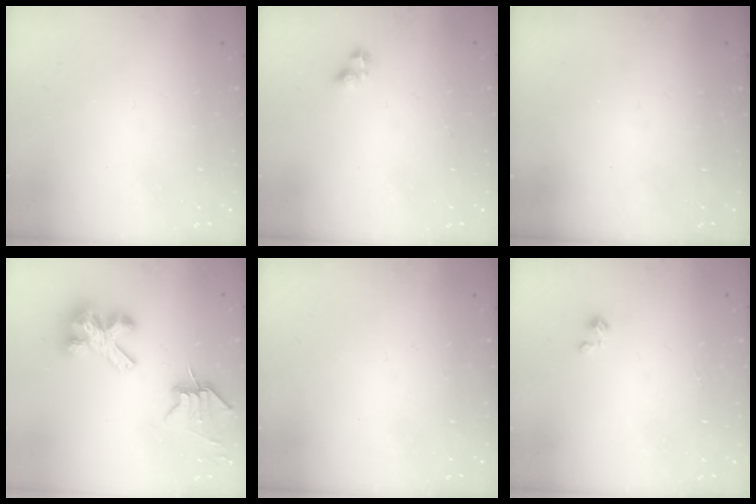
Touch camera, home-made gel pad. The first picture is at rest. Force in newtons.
{"total": 2.9, "press": 2.9, "slide": 0.4}
{"total": 0.0}
{"total": 9.8, "press": 9.8, "slide": 1.0}
{"total": 0.0}
{"total": 2.3, "press": 2.2, "slide": 0.3}